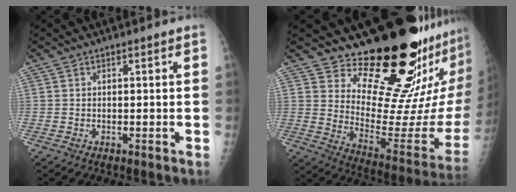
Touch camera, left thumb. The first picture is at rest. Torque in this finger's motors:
{"motor_torque": [1.78, 1.78, 1.11, -1.66, 0.09]}